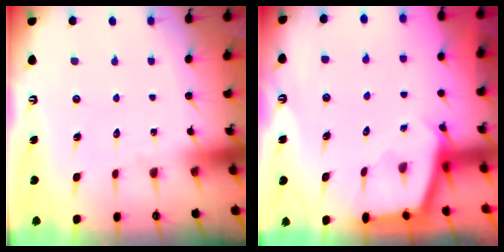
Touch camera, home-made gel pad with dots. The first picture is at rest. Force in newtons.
{"total": 2.3, "press": 2.3, "slide": 0.1}